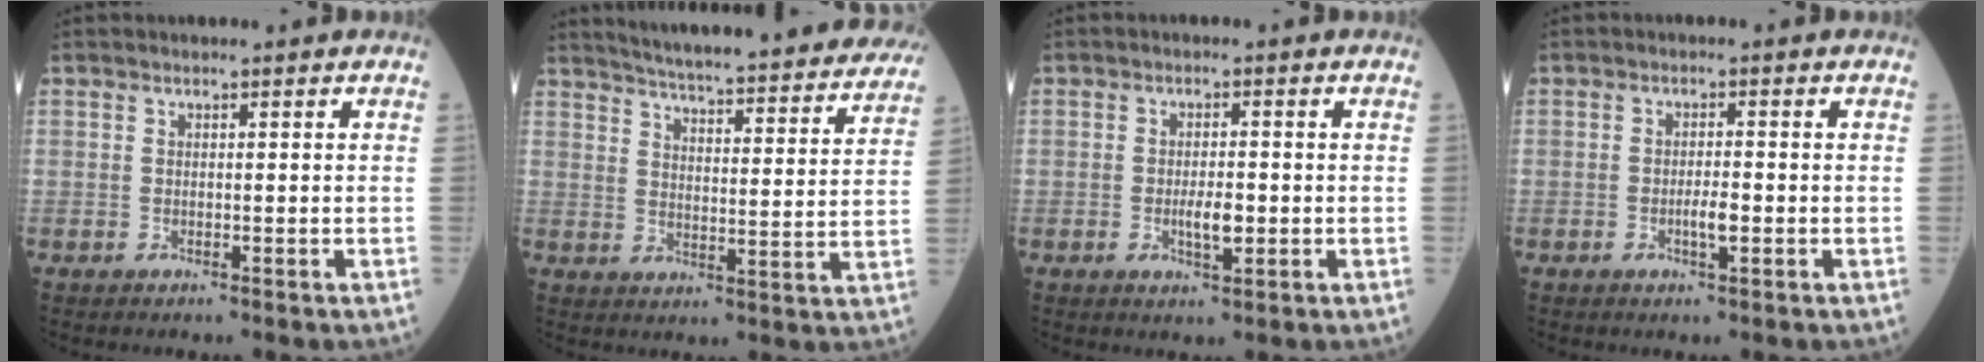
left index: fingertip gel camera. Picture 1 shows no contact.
{"total": 30.5, "force": [27.9, 3.4, 11.9], "torque": [-0.181, -0.061, 0.342]}
{"total": 3.3, "force": [-0.6, 1.0, 3.1], "torque": [-0.059, -0.001, -0.008]}
{"total": 2.3, "force": [-0.7, 0.4, 2.2], "torque": [-0.040, 0.000, -0.011]}